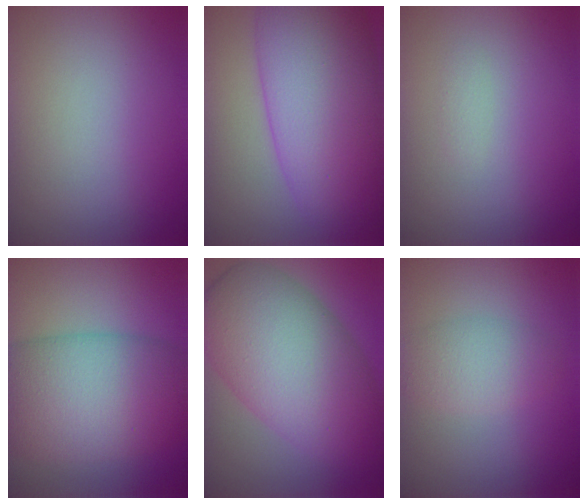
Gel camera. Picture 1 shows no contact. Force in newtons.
{"total": 12.3, "press": 12.3, "slide": 0.1}
{"total": 0.6, "press": 0.6, "slide": 0.1}
{"total": 11.4, "press": 11.4, "slide": 0.6}
{"total": 11.4, "press": 11.4, "slide": 0.1}
{"total": 2.9, "press": 2.9, "slide": 0.1}